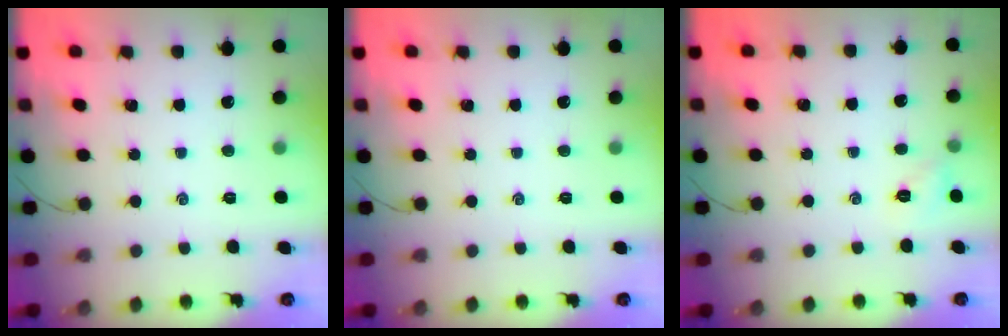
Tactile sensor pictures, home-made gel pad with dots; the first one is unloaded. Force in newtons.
{"total": 0.0}
{"total": 3.3, "press": 3.3, "slide": 0.2}